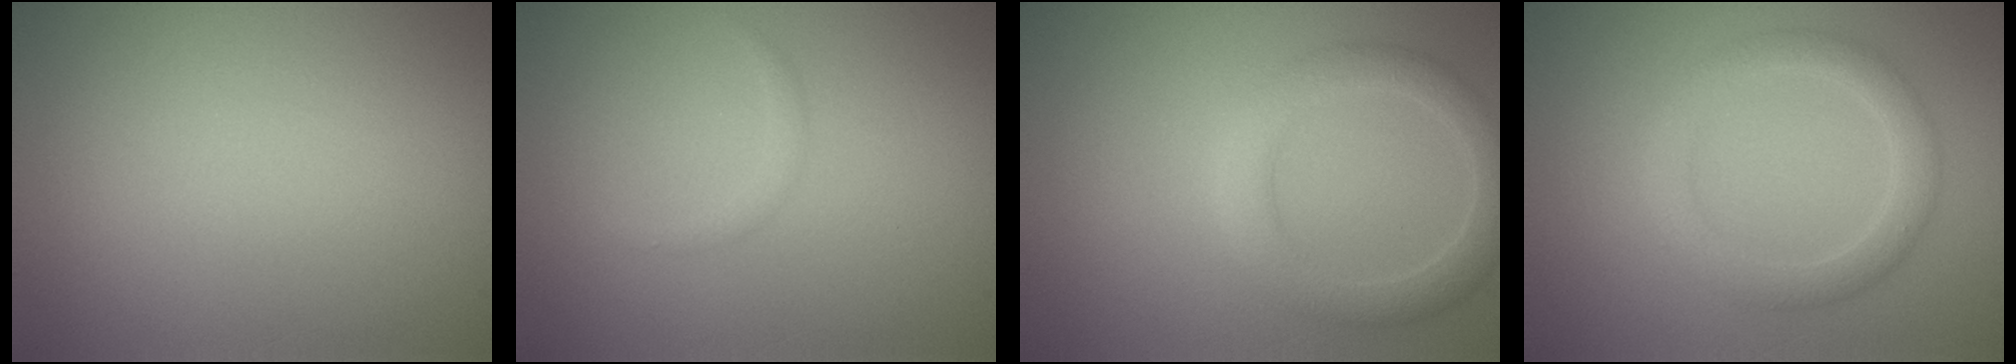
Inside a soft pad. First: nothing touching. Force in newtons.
{"total": 0.7, "press": 0.7, "slide": 0.0}
{"total": 3.2, "press": 3.2, "slide": 0.1}
{"total": 2.9, "press": 2.9, "slide": 0.2}